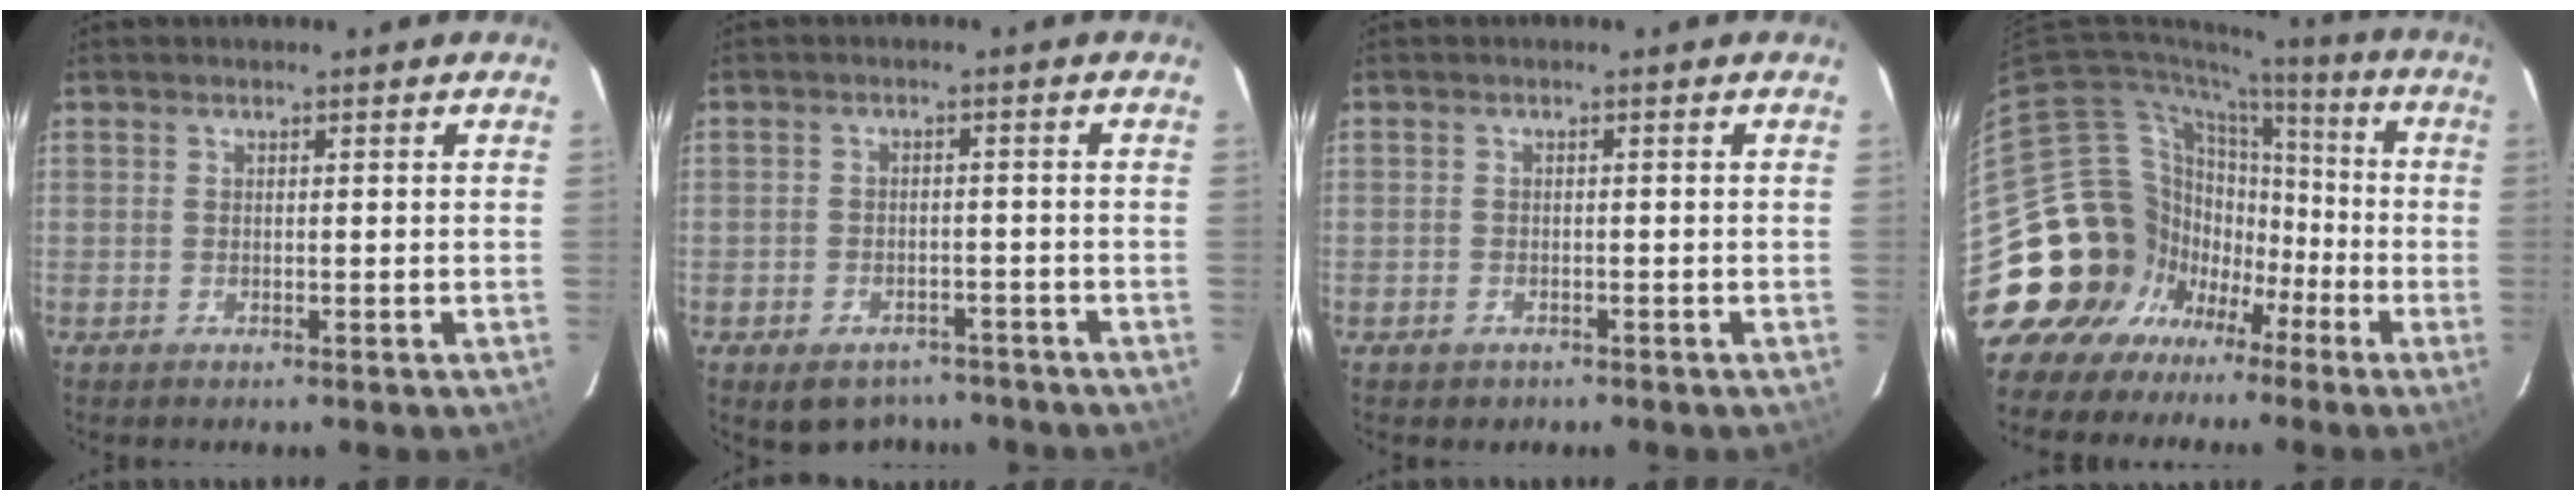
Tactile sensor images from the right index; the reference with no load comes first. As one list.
[{"total": 8.3, "force": [-6.1, 5.1, 2.6], "torque": [-0.064, 0.011, -0.074]}, {"total": 1.8, "force": [-1.0, 1.4, 0.4], "torque": [-0.010, 0.003, -0.010]}, {"total": 17.4, "force": [-7.7, 15.1, 4.0], "torque": [-0.100, 0.042, -0.118]}]